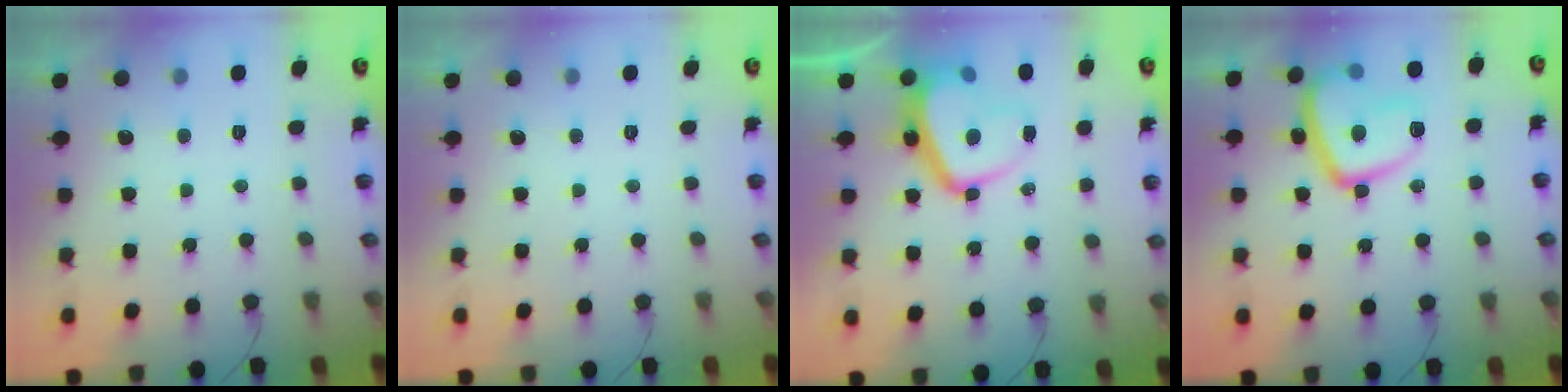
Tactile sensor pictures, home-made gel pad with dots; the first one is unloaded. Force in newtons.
{"total": 0.0}
{"total": 12.6, "press": 12.5, "slide": 1.1}
{"total": 15.7, "press": 15.5, "slide": 1.8}